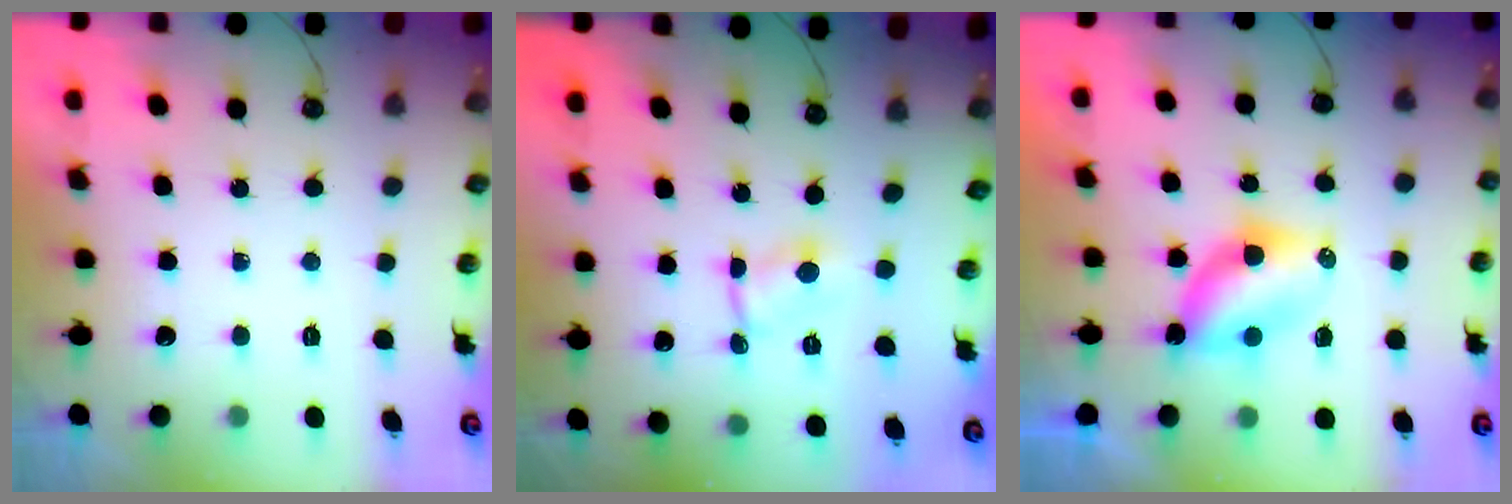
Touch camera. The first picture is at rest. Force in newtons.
{"total": 0.7, "press": 0.7, "slide": 0.1}
{"total": 6.3, "press": 6.3, "slide": 0.2}